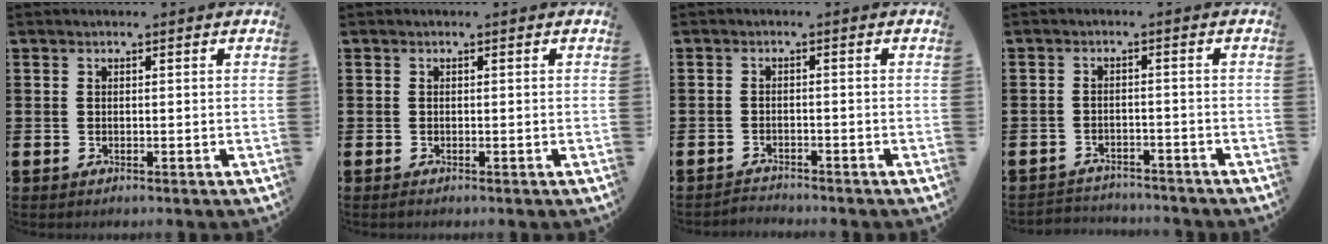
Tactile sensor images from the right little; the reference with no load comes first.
{"total": 0.0}
{"total": 1.4, "force": [-1.4, -0.1, -0.2], "torque": [-0.001, 0.004, -0.031]}
{"total": 2.3, "force": [-2.3, 0.2, -0.4], "torque": [-0.002, 0.001, -0.051]}